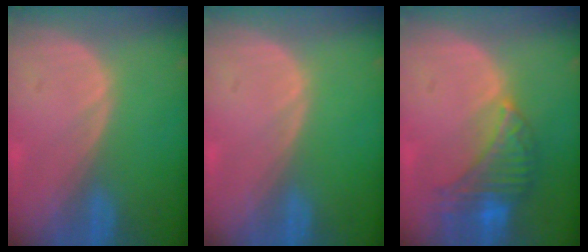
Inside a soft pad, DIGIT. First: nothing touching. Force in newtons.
{"total": 0.0}
{"total": 8.1, "press": 7.0, "slide": 4.0}